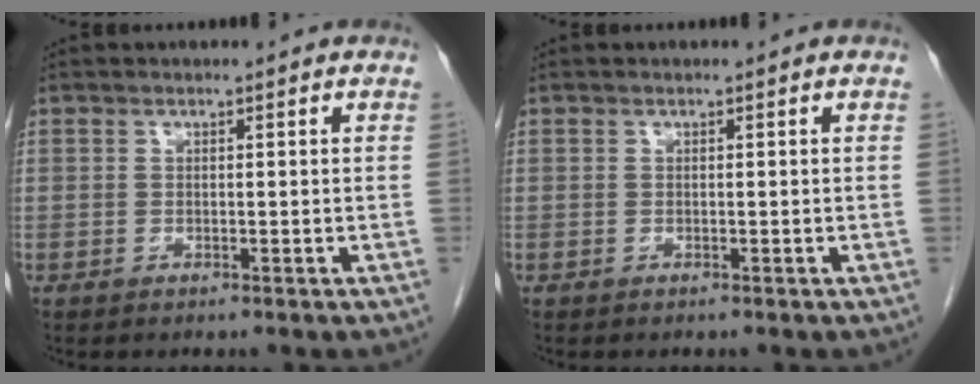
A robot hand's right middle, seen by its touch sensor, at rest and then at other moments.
{"total": 0.0}